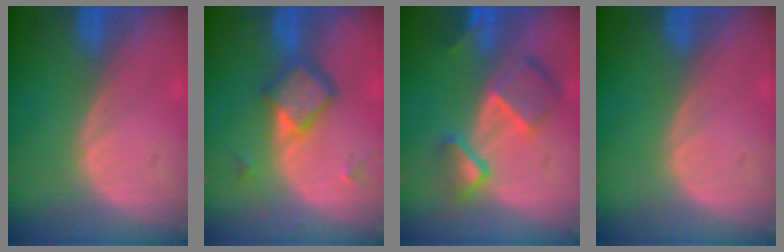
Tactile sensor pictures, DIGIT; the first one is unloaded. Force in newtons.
{"total": 5.9, "press": 5.2, "slide": 2.8}
{"total": 7.9, "press": 6.8, "slide": 4.0}
{"total": 0.0}